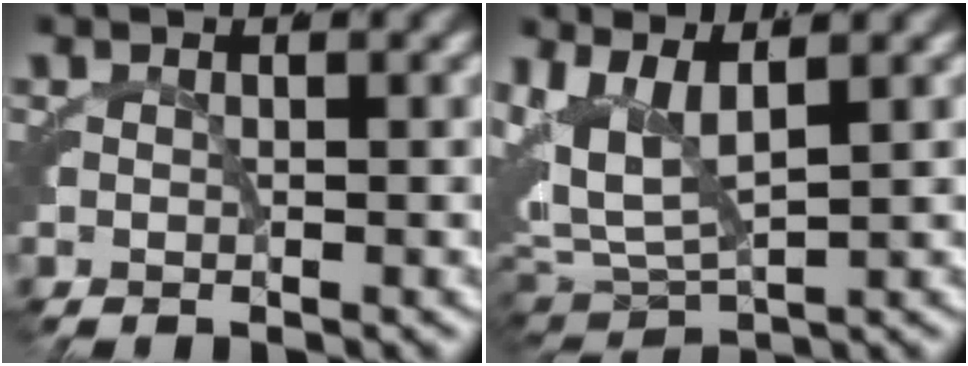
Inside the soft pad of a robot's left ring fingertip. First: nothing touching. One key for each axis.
{"total": 7.9, "fx": 2.3, "fy": 6.1, "fz": 4.4, "tx": -0.123, "ty": 0.000, "tz": 0.035}